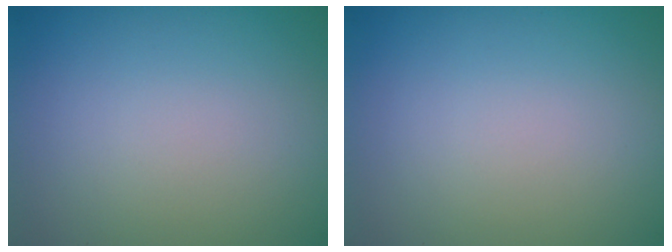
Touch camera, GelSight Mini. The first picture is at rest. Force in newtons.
{"total": 0.0}